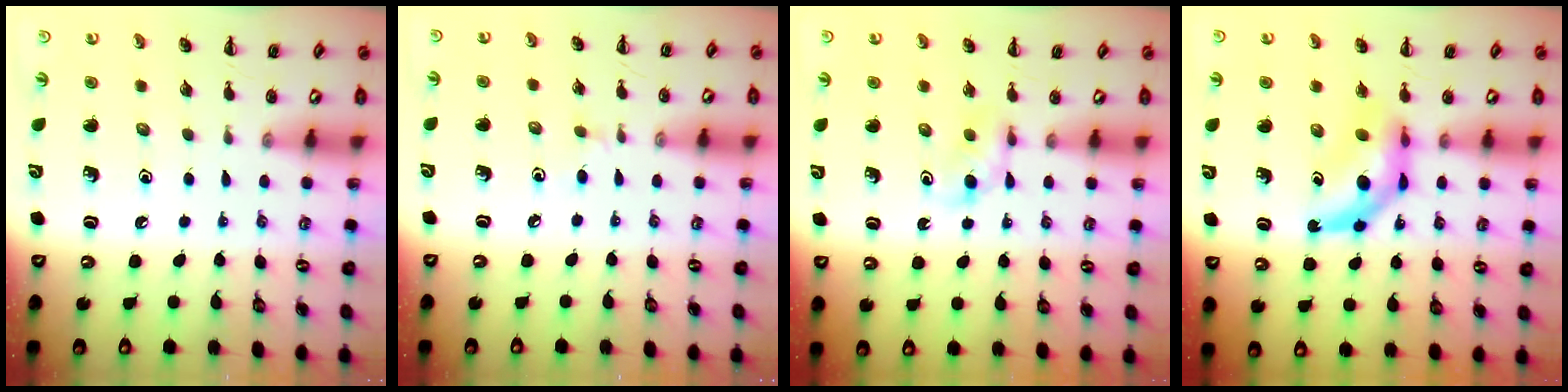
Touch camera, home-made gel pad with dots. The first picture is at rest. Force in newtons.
{"total": 3.8, "press": 3.5, "slide": 1.4}
{"total": 2.9, "press": 2.6, "slide": 1.2}
{"total": 7.2, "press": 7.0, "slide": 1.7}